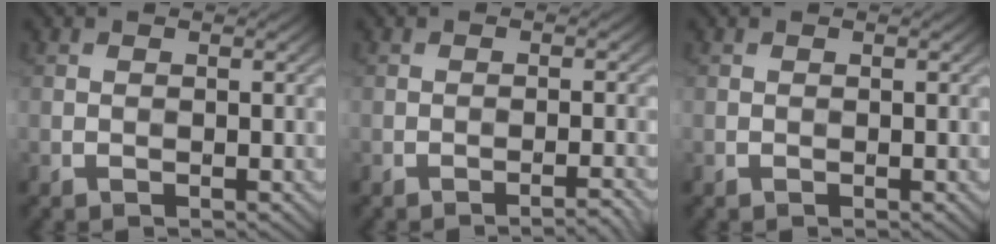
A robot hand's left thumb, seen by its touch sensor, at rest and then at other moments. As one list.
[{"total": 2.0, "force": [-1.4, 0.2, 1.3], "torque": [-0.014, 0.007, -0.028]}, {"total": 0.0}]